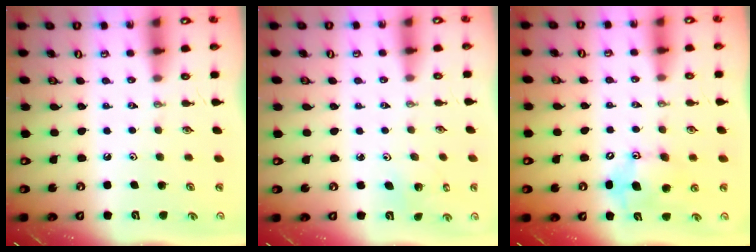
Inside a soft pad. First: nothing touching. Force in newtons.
{"total": 2.3, "press": 2.3, "slide": 0.2}
{"total": 11.6, "press": 11.2, "slide": 2.9}